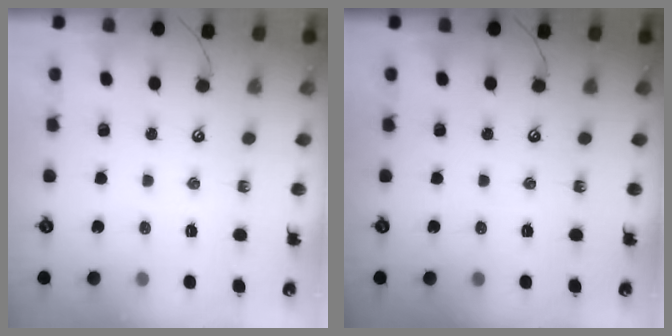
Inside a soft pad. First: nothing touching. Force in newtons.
{"total": 0.0}